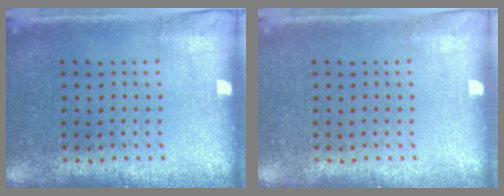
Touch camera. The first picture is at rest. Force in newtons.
{"total": 0.0}